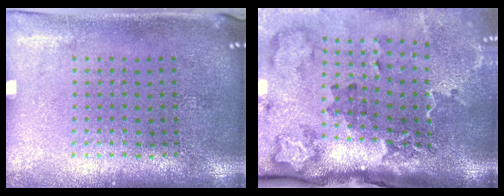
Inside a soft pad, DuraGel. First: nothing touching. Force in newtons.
{"total": 3.4, "press": 2.3, "slide": 2.5}